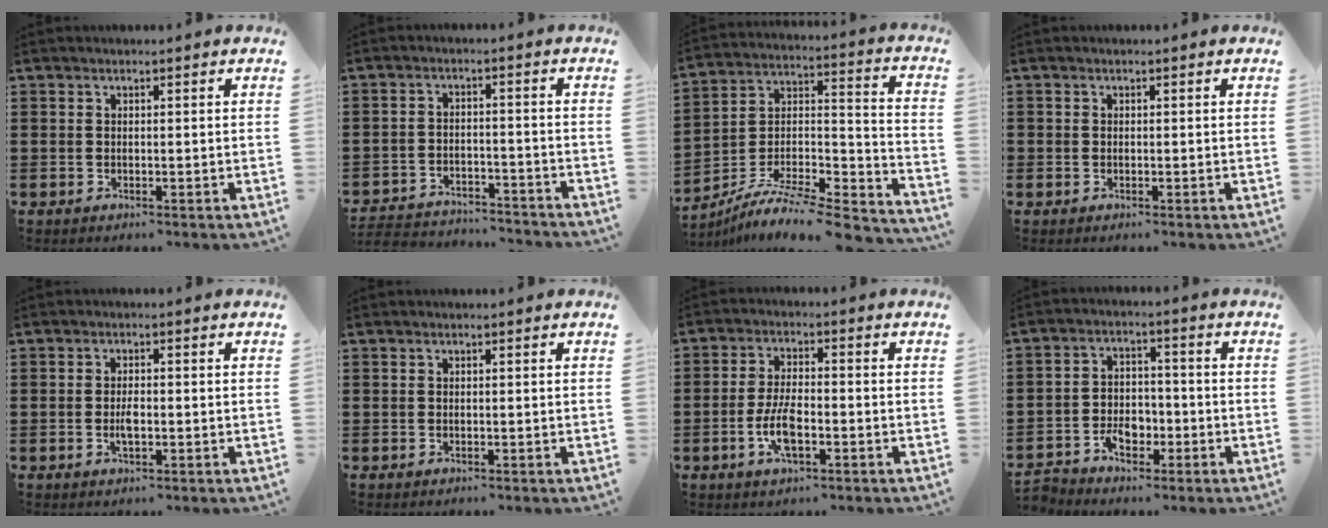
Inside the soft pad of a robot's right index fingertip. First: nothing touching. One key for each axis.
{"total": 4.4, "fx": -4.4, "fy": 0.6, "fz": 0.5, "tx": -0.019, "ty": 0.001, "tz": -0.092}
{"total": 8.5, "fx": -7.2, "fy": 1.5, "fz": 4.1, "tx": -0.074, "ty": 0.002, "tz": -0.146}
{"total": 0.6, "fx": -0.2, "fy": 0.6, "fz": 0.1, "tx": -0.003, "ty": 0.003, "tz": -0.004}
{"total": 2.4, "fx": -0.5, "fy": 0.9, "fz": 2.2, "tx": -0.047, "ty": -0.001, "tz": -0.012}
{"total": 0.0}
{"total": 6.1, "fx": -2.1, "fy": 2.4, "fz": 5.2, "tx": -0.121, "ty": -0.003, "tz": -0.046}
{"total": 4.6, "fx": -2.7, "fy": 3.0, "fz": 2.2, "tx": -0.040, "ty": 0.014, "tz": -0.053}